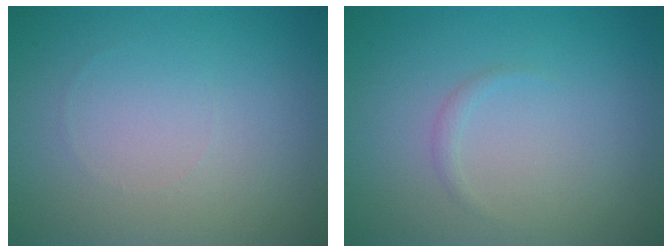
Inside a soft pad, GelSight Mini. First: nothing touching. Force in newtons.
{"total": 0.6, "press": 0.6, "slide": 0.0}